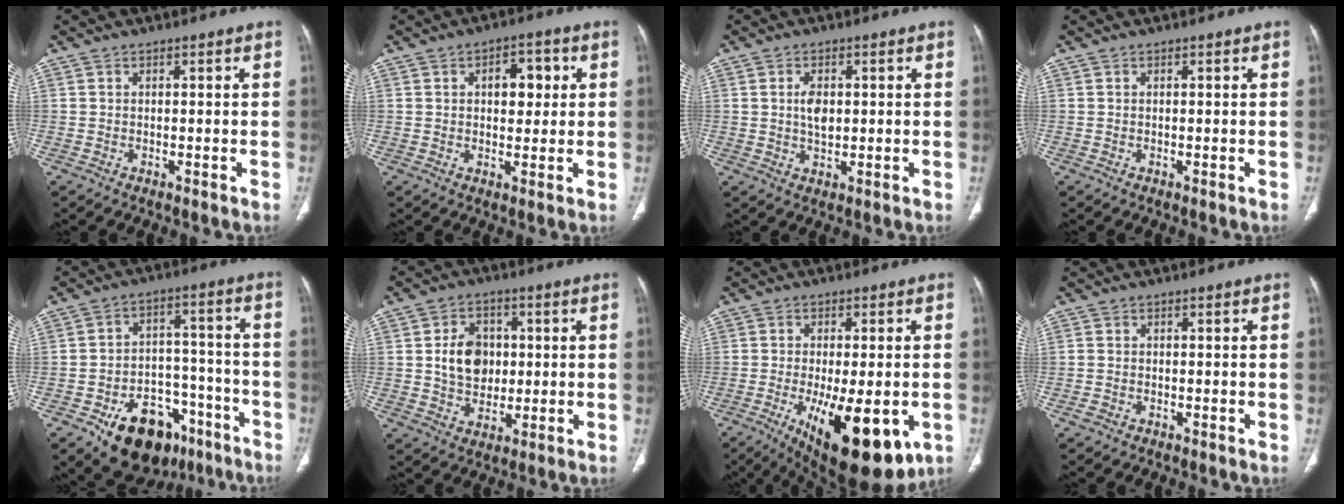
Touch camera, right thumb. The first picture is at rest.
{"total": 5.6, "force": [1.4, 3.4, 4.3], "torque": [-0.040, 0.000, 0.020]}
{"total": 3.8, "force": [0.6, 2.2, 3.1], "torque": [-0.049, -0.004, 0.013]}
{"total": 0.0}
{"total": 17.6, "force": [-10.3, 11.1, 9.0], "torque": [-0.092, 0.080, -0.147]}
{"total": 9.2, "force": [0.8, 7.2, 5.6], "torque": [-0.064, 0.002, 0.017]}
{"total": 18.6, "force": [-6.6, 7.3, 15.7], "torque": [-0.209, -0.018, -0.080]}
{"total": 1.1, "force": [-0.6, 0.9, 0.4], "torque": [-0.013, 0.006, -0.011]}